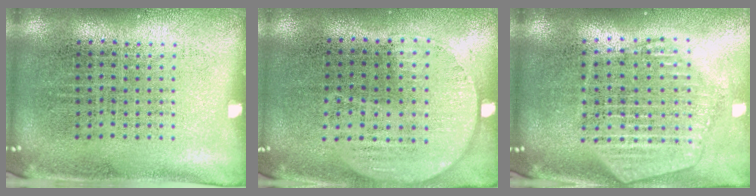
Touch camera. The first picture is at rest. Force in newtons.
{"total": 0.7, "press": 0.4, "slide": 0.5}
{"total": 2.3, "press": 2.1, "slide": 1.1}